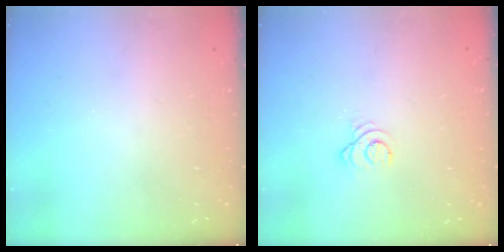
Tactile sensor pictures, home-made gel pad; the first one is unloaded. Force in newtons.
{"total": 2.5, "press": 2.5, "slide": 0.1}